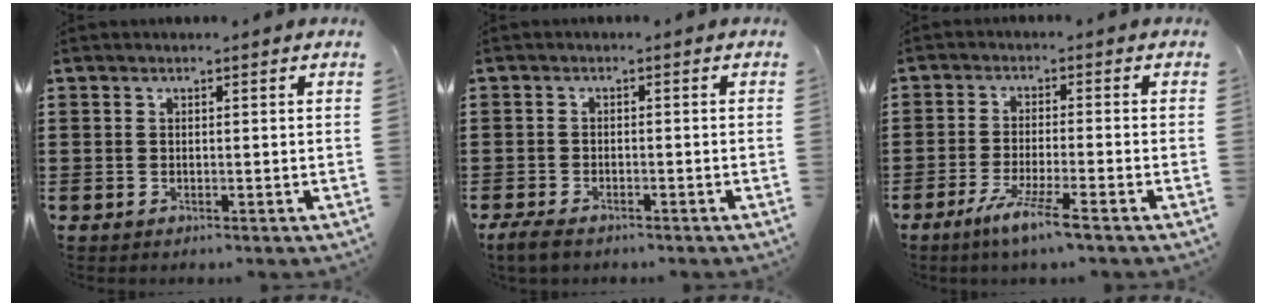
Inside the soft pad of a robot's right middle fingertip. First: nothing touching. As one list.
[{"total": 2.1, "force": [-1.7, 0.7, 1.1], "torque": [-0.035, -0.001, -0.037]}, {"total": 5.2, "force": [-3.6, -0.2, 3.7], "torque": [-0.079, -0.014, -0.067]}]